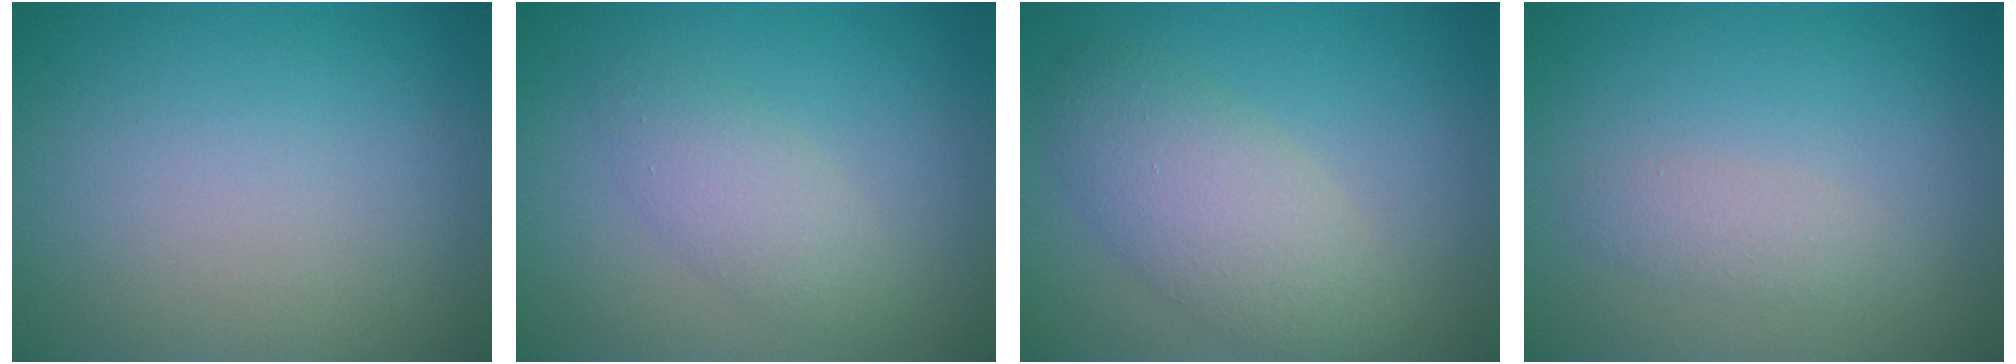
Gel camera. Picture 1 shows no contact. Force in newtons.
{"total": 2.7, "press": 2.7, "slide": 0.2}
{"total": 5.0, "press": 5.0, "slide": 0.4}
{"total": 1.5, "press": 1.5, "slide": 0.1}